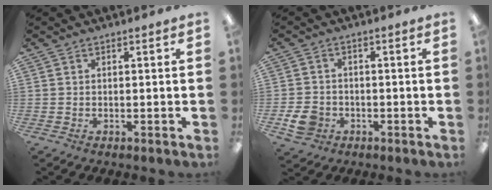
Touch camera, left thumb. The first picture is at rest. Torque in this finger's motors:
{"motor_torque": [-0.50, 0.42, -0.04, 0.24, 0.04]}